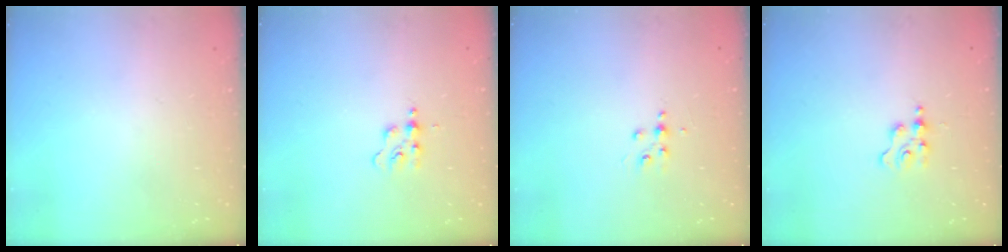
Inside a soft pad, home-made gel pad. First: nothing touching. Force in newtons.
{"total": 3.7, "press": 3.7, "slide": 0.5}
{"total": 4.3, "press": 4.3, "slide": 0.5}
{"total": 2.5, "press": 2.5, "slide": 0.3}